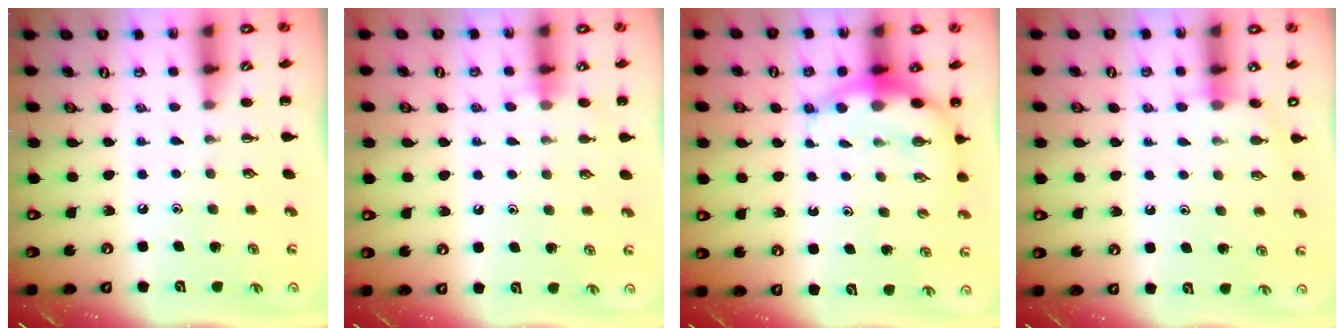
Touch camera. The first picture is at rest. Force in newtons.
{"total": 6.9, "press": 6.4, "slide": 2.7}
{"total": 7.3, "press": 7.1, "slide": 1.7}
{"total": 5.9, "press": 5.7, "slide": 1.3}